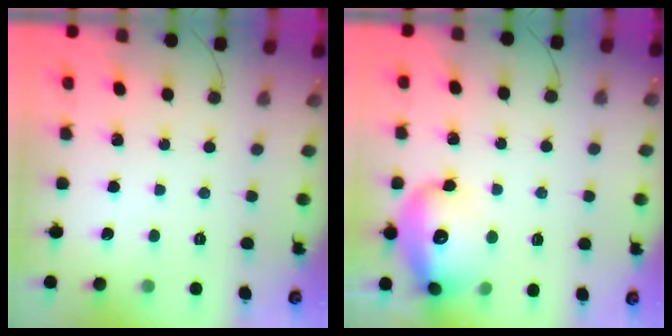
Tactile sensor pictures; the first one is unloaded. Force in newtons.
{"total": 17.7, "press": 17.6, "slide": 2.0}